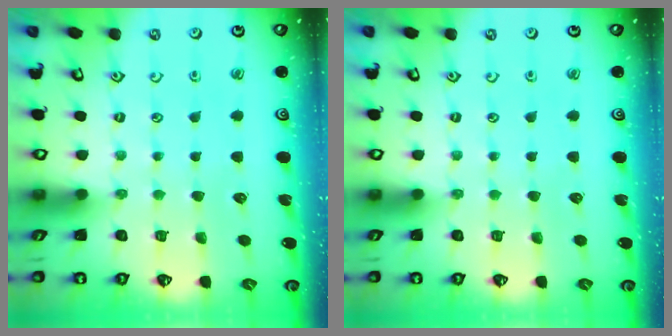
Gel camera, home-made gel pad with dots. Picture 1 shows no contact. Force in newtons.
{"total": 0.0}